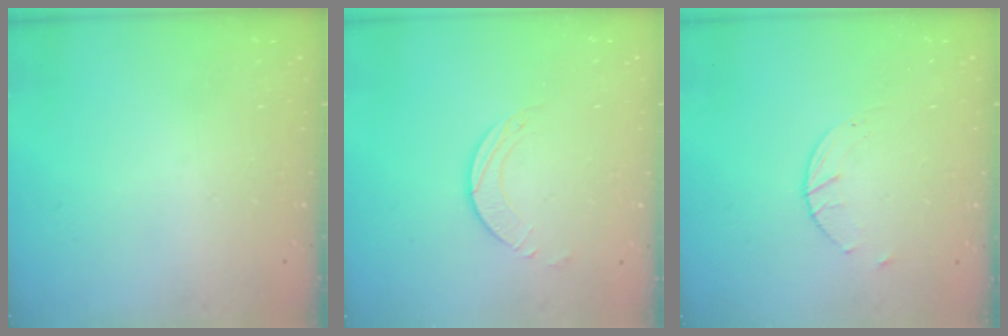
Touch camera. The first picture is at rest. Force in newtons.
{"total": 2.0, "press": 1.9, "slide": 0.3}
{"total": 2.6, "press": 2.6, "slide": 0.4}